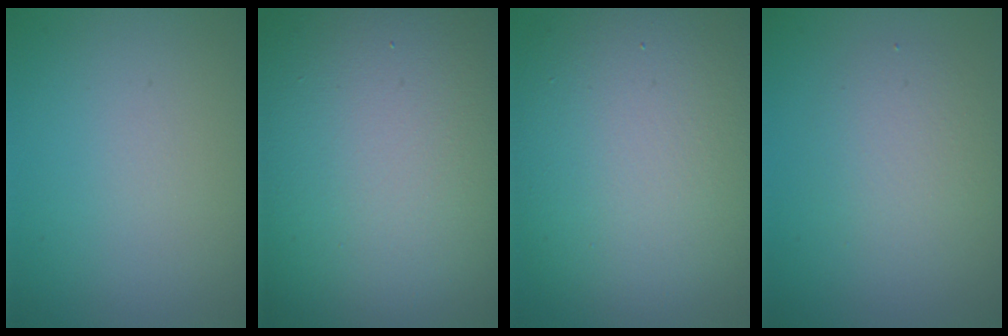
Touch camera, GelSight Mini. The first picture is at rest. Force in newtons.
{"total": 24.9, "press": 24.9, "slide": 0.8}
{"total": 14.1, "press": 14.0, "slide": 1.3}
{"total": 2.6, "press": 2.6, "slide": 0.2}